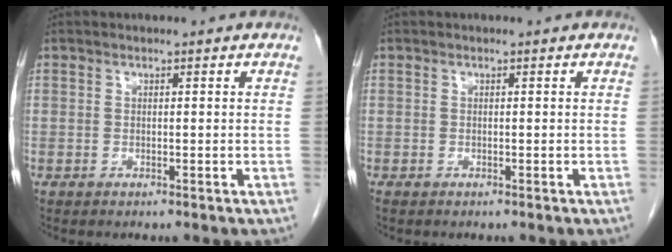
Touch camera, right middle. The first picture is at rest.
{"total": 0.0}